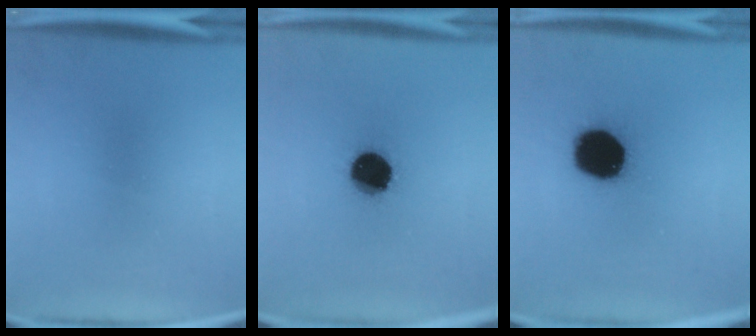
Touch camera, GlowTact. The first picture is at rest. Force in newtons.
{"total": 13.6}
{"total": 19.2}